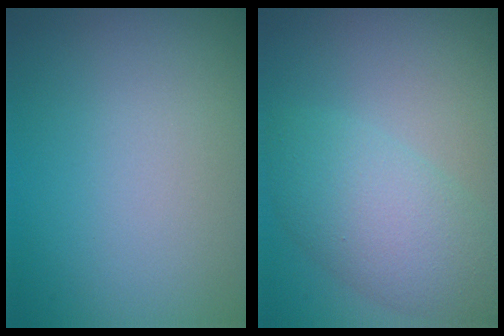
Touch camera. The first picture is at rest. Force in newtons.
{"total": 5.1, "press": 5.1, "slide": 0.2}